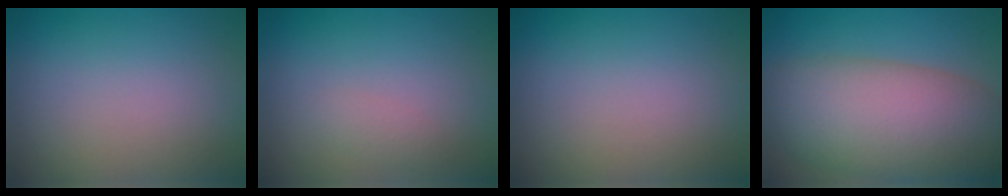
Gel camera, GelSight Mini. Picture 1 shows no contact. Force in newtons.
{"total": 1.0, "press": 1.0, "slide": 0.0}
{"total": 0.0}
{"total": 11.7, "press": 11.7, "slide": 0.3}